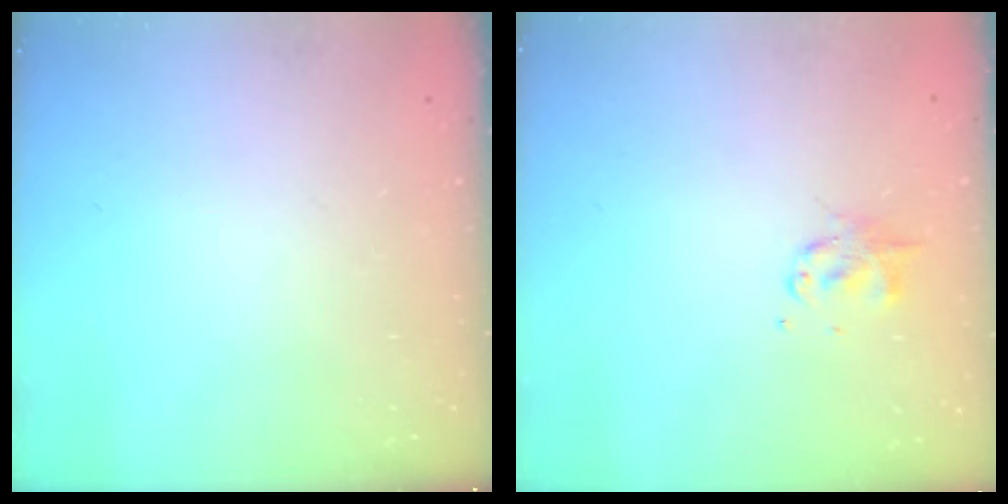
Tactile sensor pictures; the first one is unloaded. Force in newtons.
{"total": 2.8, "press": 2.7, "slide": 0.6}